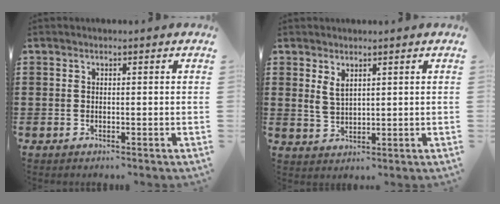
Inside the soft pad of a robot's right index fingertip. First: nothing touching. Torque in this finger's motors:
{"motor_torque": [0.21, 0.28, 0.07, 0.05]}